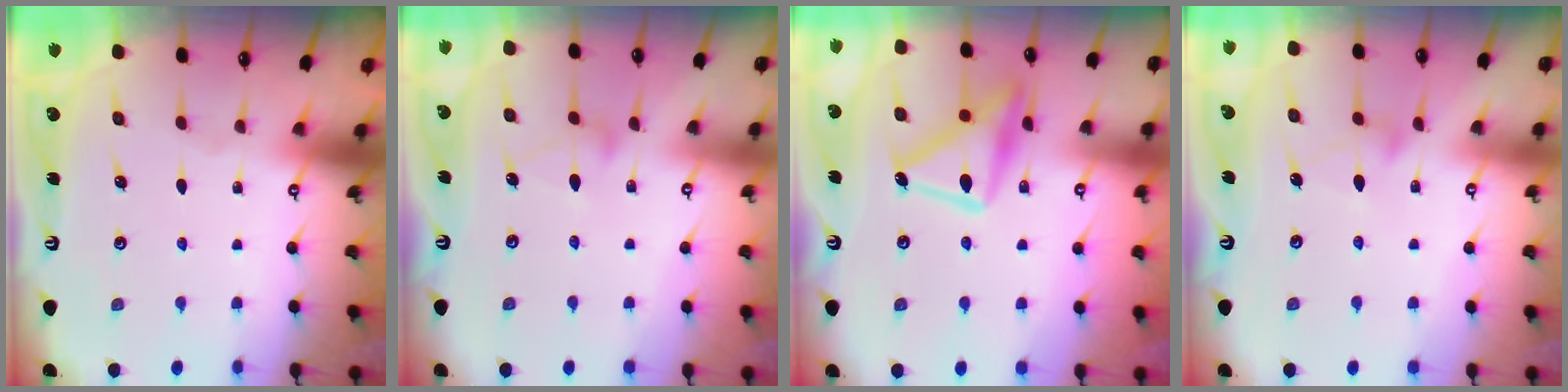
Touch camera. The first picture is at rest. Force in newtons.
{"total": 6.2, "press": 6.2, "slide": 0.3}
{"total": 16.6, "press": 16.6, "slide": 0.9}
{"total": 7.1, "press": 7.1, "slide": 0.5}